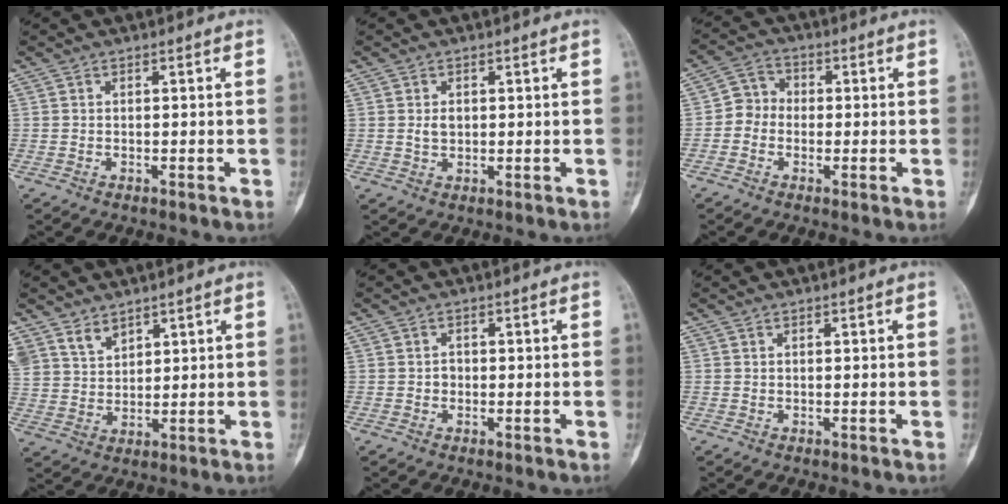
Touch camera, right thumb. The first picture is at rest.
{"total": 2.3, "force": [0.3, 1.7, 1.5], "torque": [-0.018, 0.004, 0.008]}
{"total": 5.0, "force": [-0.9, 4.5, 2.2], "torque": [-0.010, 0.018, -0.035]}
{"total": 6.6, "force": [4.9, 4.1, 1.6], "torque": [-0.007, -0.022, 0.106]}
{"total": 1.3, "force": [0.0, 1.2, 0.6], "torque": [0.004, 0.007, -0.002]}
{"total": 0.0}